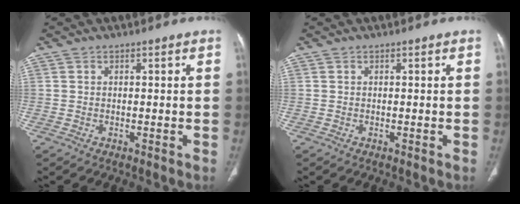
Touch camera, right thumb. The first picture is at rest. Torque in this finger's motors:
{"motor_torque": [0.00, 0.00, 0.00, 0.00, 0.00]}